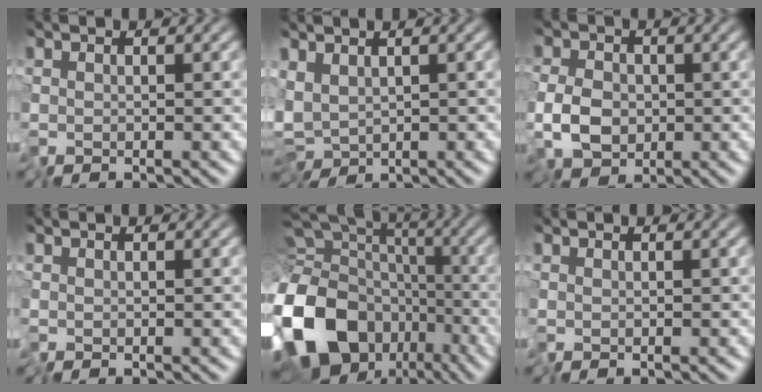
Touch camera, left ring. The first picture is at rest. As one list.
[{"total": 4.7, "force": [-1.0, 2.7, 3.7], "torque": [-0.077, -0.009, -0.018]}, {"total": 5.1, "force": [-1.6, 3.6, 3.3], "torque": [-0.061, 0.002, -0.046]}, {"total": 0.0}, {"total": 17.3, "force": [-6.6, 12.2, 10.3], "torque": [-0.245, -0.011, -0.117]}, {"total": 0.0}]